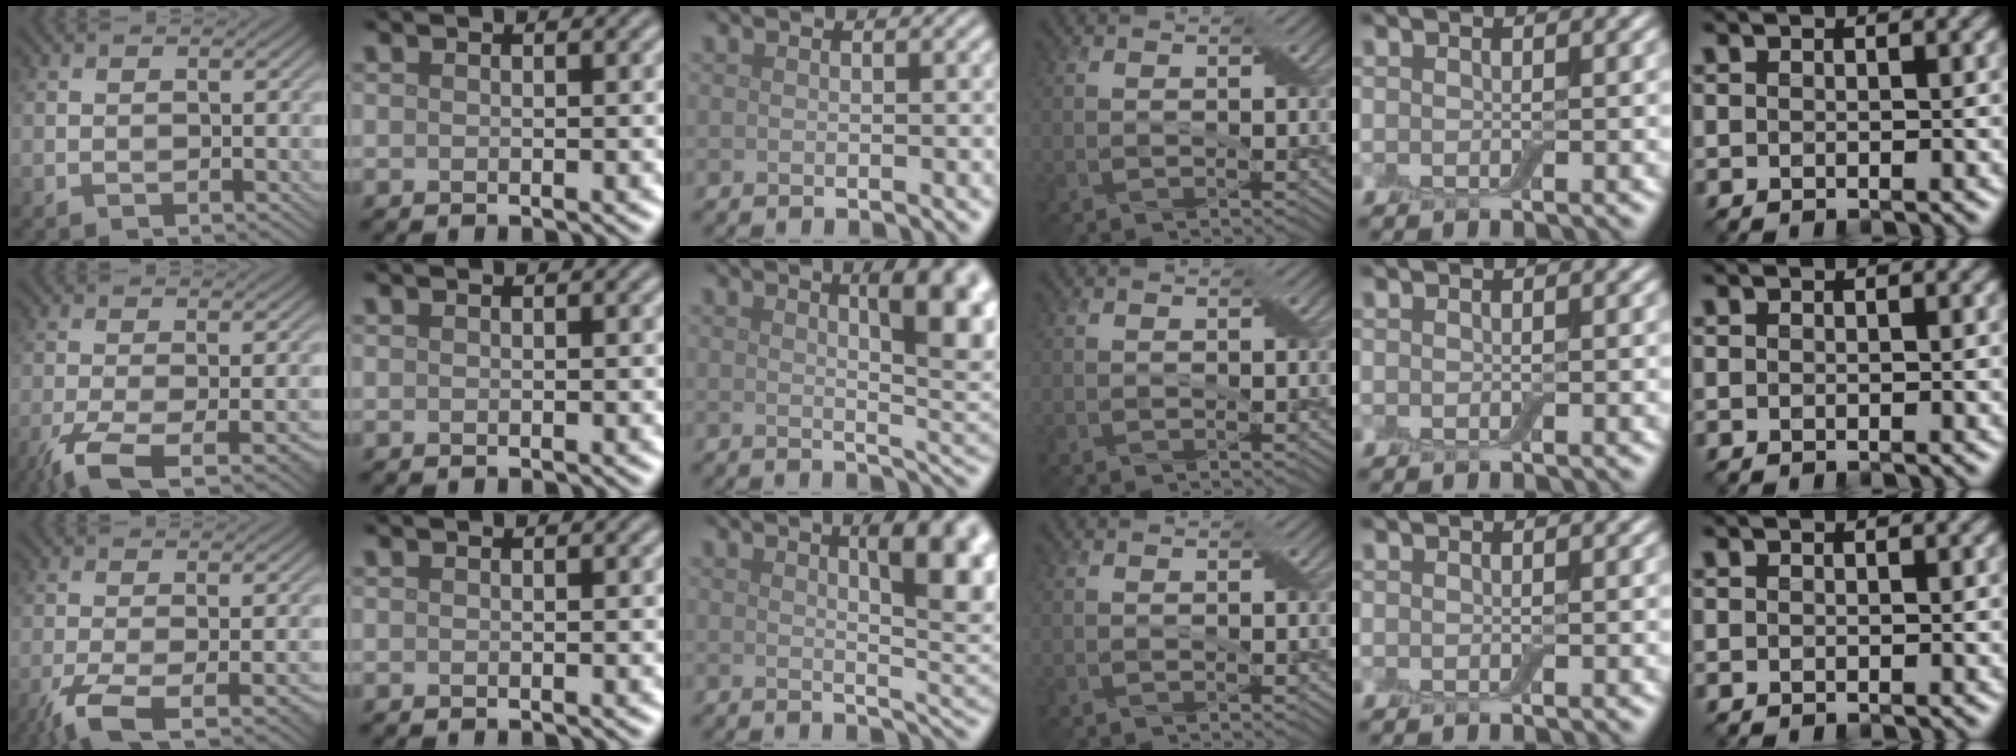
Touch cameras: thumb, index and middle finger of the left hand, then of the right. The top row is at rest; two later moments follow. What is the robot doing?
{"motion": "close", "object": "airpods case & airpods"}